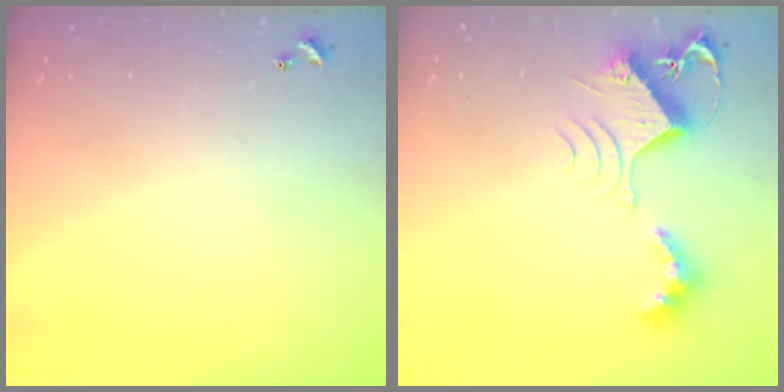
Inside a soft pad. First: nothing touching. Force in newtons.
{"total": 10.8, "press": 10.8, "slide": 0.4}